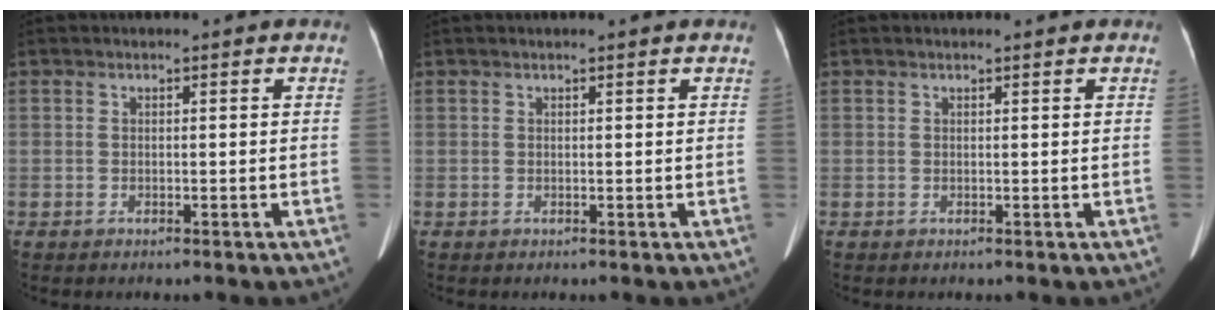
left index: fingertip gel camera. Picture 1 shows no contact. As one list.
[{"total": 1.2, "force": [1.0, 0.0, 0.6], "torque": [-0.009, 0.016, 0.020]}, {"total": 1.1, "force": [0.9, 0.1, 0.5], "torque": [-0.008, 0.012, 0.015]}]